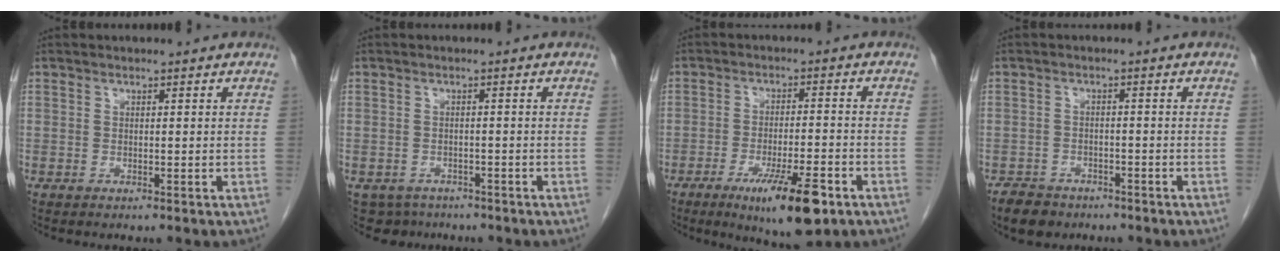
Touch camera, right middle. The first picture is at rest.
{"total": 4.2, "force": [-3.2, 2.8, 0.0], "torque": [0.002, 0.002, -0.045]}
{"total": 10.7, "force": [-5.9, 1.7, 8.8], "torque": [-0.144, -0.020, -0.087]}
{"total": 4.5, "force": [-3.4, 2.7, 1.0], "torque": [-0.022, 0.002, -0.056]}